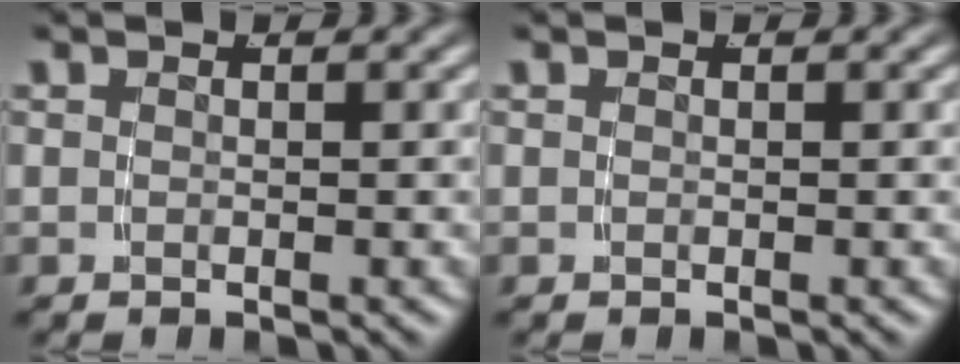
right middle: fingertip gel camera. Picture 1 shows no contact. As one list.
[{"total": 0.0}]